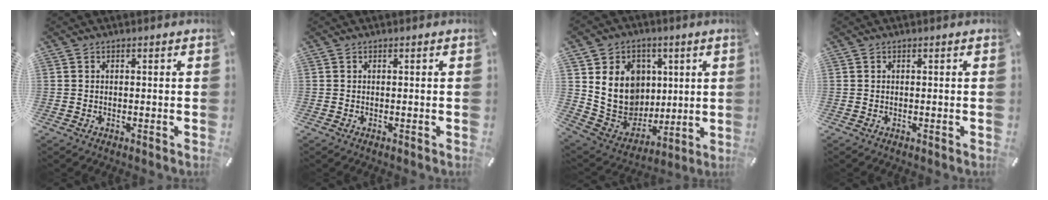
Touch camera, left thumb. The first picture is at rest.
{"total": 0.0}
{"total": 15.9, "force": [3.6, 14.2, 6.3], "torque": [-0.114, -0.019, 0.084]}
{"total": 0.0}